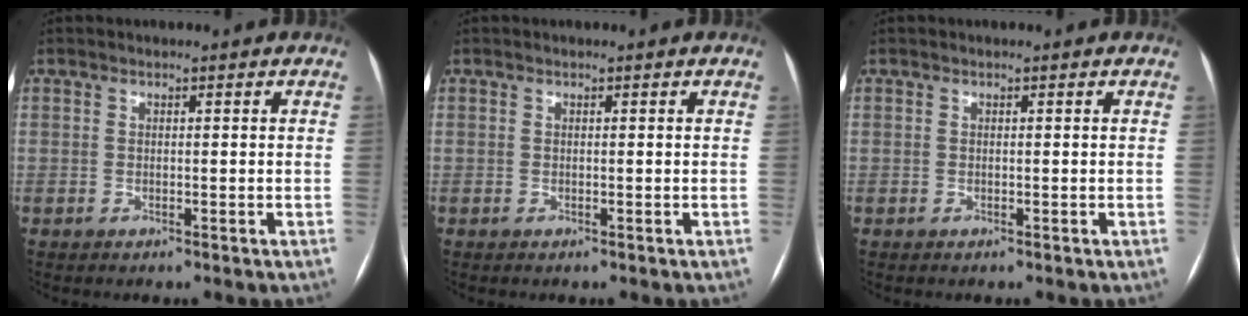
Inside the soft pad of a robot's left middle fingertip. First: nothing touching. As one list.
[{"total": 0.0}, {"total": 0.0}]